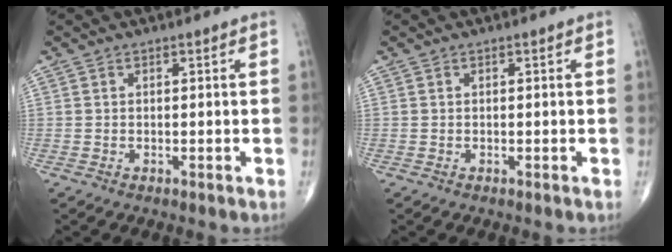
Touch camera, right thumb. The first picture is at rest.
{"total": 0.0}